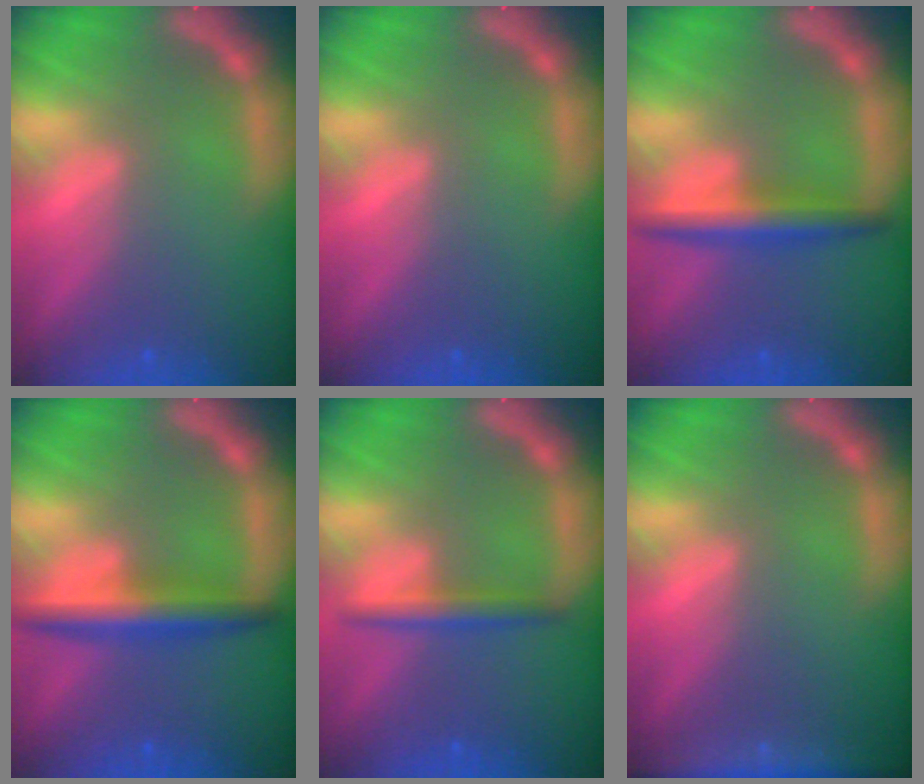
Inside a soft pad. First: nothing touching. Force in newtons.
{"total": 0.0}
{"total": 4.0}
{"total": 4.5}
{"total": 2.5}
{"total": 5.5}